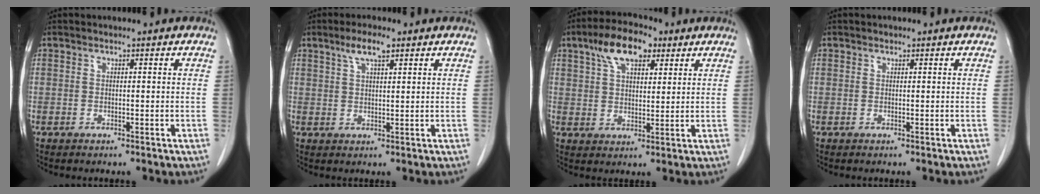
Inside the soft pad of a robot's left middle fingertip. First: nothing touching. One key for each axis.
{"total": 4.1, "fx": 2.6, "fy": 0.8, "fz": 3.0, "tx": -0.065, "ty": 0.006, "tz": 0.049}
{"total": 9.0, "fx": 5.1, "fy": 3.9, "fz": 6.3, "tx": -0.119, "ty": 0.023, "tz": 0.090}
{"total": 0.0}